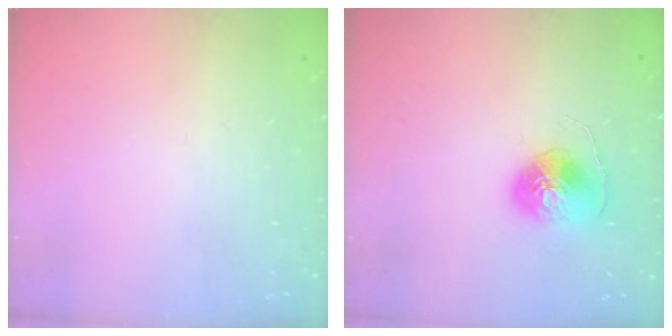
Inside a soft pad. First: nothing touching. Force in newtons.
{"total": 9.1, "press": 9.1, "slide": 0.4}